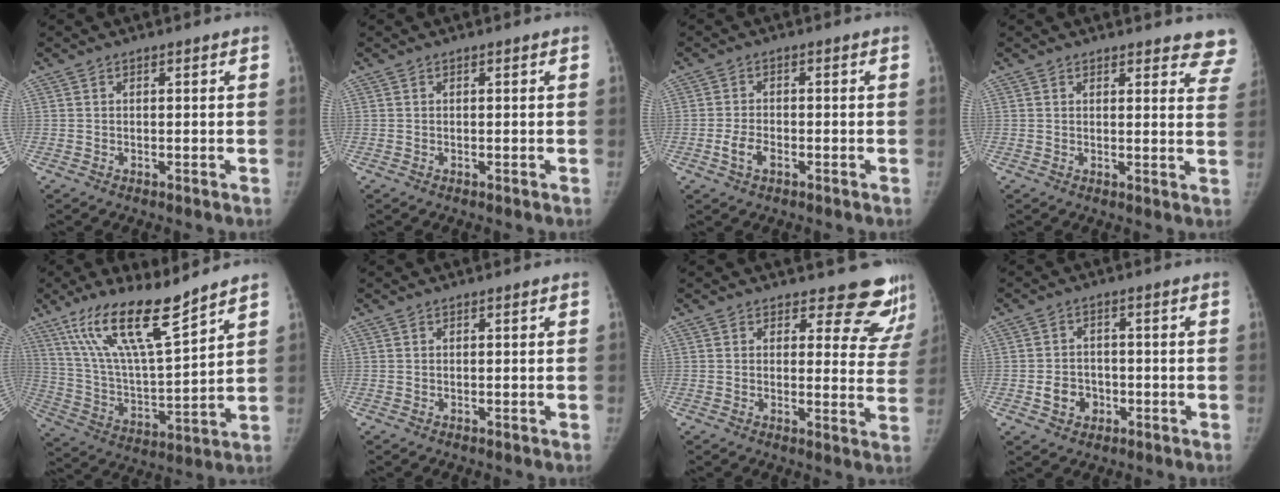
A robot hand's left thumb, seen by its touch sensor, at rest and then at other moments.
{"total": 0.0}
{"total": 3.5, "force": [-1.5, 2.0, 2.5], "torque": [-0.052, 0.011, -0.027]}
{"total": 9.5, "force": [9.0, 2.5, 2.0], "torque": [0.026, -0.050, 0.069]}
{"total": 17.6, "force": [12.4, 3.3, 12.1], "torque": [-0.205, -0.064, 0.240]}
{"total": 0.0}
{"total": 12.2, "force": [11.2, 4.5, 1.8], "torque": [0.034, -0.098, 0.101]}
{"total": 5.2, "force": [-1.6, 4.4, 2.2], "torque": [-0.017, 0.015, -0.024]}